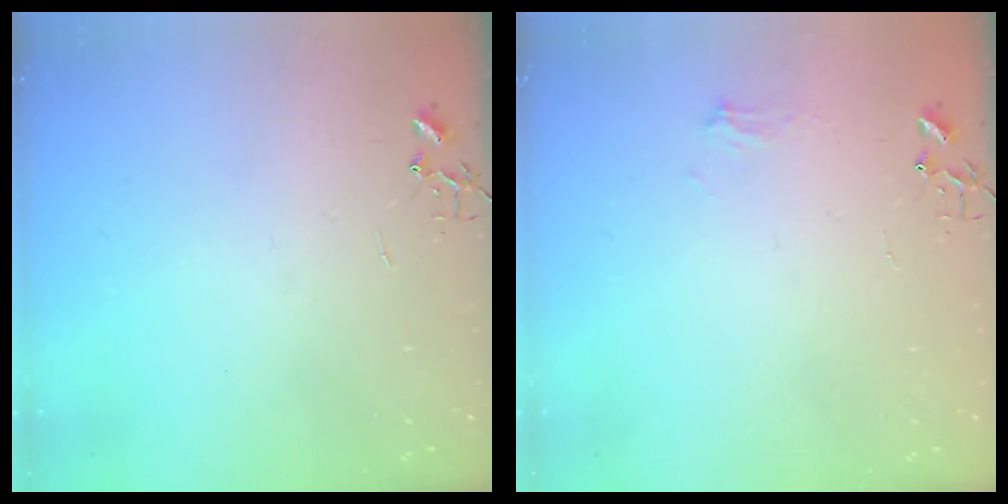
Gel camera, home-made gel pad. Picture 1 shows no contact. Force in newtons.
{"total": 5.3, "press": 5.3, "slide": 0.6}